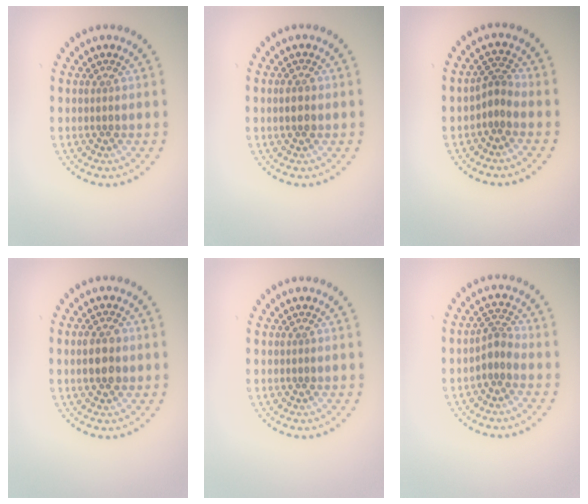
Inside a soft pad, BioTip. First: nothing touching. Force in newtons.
{"total": 1.4, "press": 1.4, "slide": 0.2}
{"total": 1.9, "press": 1.3, "slide": 1.4}
{"total": 2.9, "press": 2.9, "slide": 0.1}
{"total": 0.0}
{"total": 2.0, "press": 1.5, "slide": 1.4}